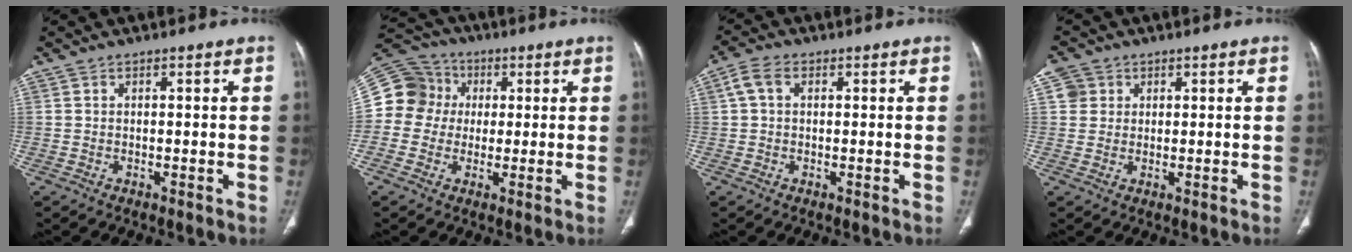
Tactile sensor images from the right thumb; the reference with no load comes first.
{"total": 13.1, "force": [1.2, 12.5, 3.9], "torque": [-0.068, 0.038, 0.020]}
{"total": 3.7, "force": [0.9, 2.4, 2.7], "torque": [-0.057, 0.014, 0.017]}
{"total": 3.5, "force": [1.3, 3.2, 0.5], "torque": [0.006, -0.002, 0.023]}